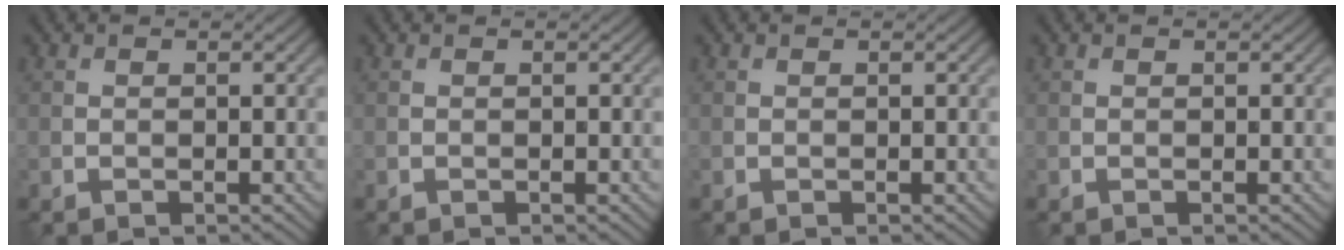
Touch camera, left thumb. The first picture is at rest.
{"total": 0.0}
{"total": 0.0}
{"total": 0.0}